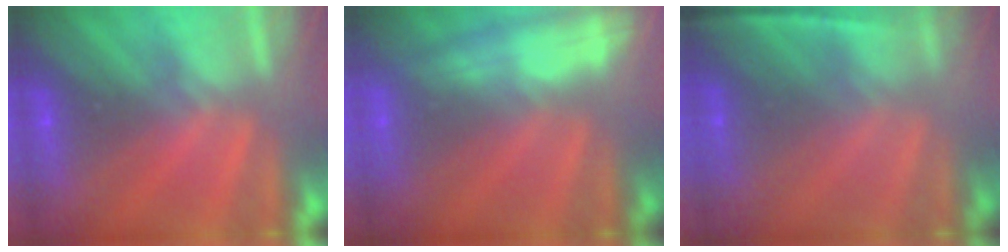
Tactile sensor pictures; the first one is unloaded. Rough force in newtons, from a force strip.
{"total": 2.7}
{"total": 1.6}